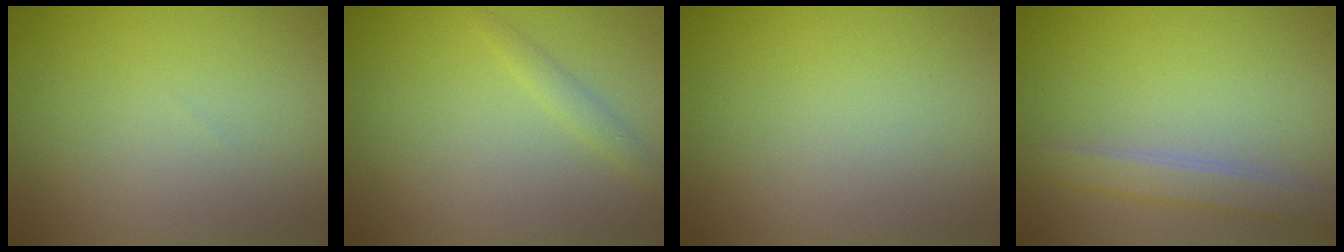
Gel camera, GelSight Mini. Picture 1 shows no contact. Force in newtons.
{"total": 1.1, "press": 1.1, "slide": 0.0}
{"total": 0.0}
{"total": 2.6, "press": 2.6, "slide": 0.1}